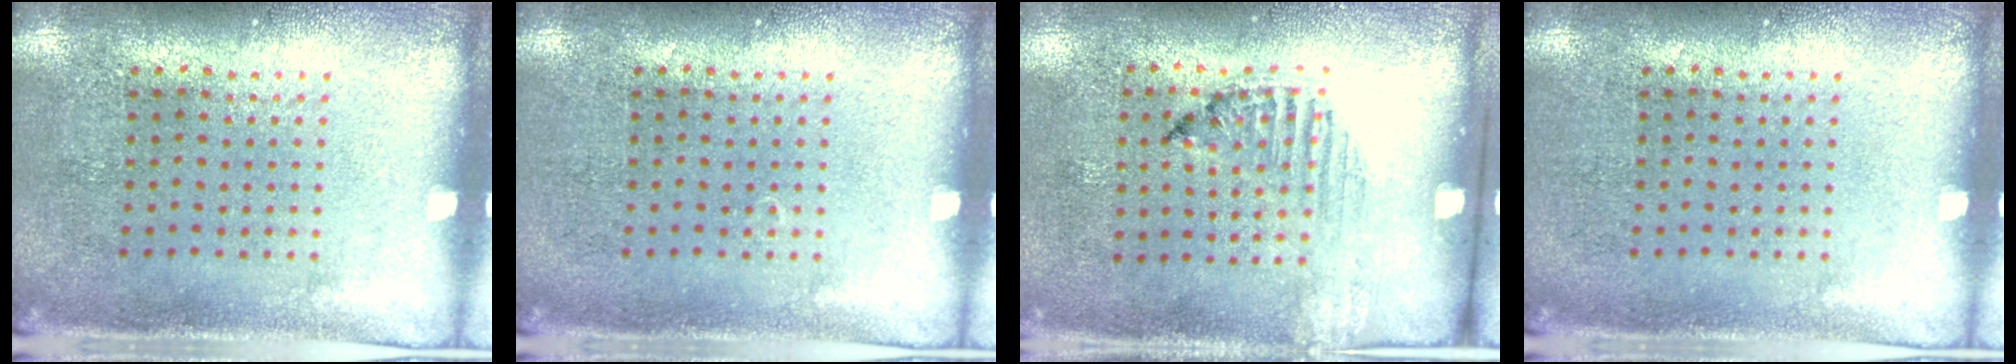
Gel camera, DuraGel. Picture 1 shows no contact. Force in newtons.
{"total": 0.0}
{"total": 1.2, "press": 1.2, "slide": 0.4}
{"total": 0.0}